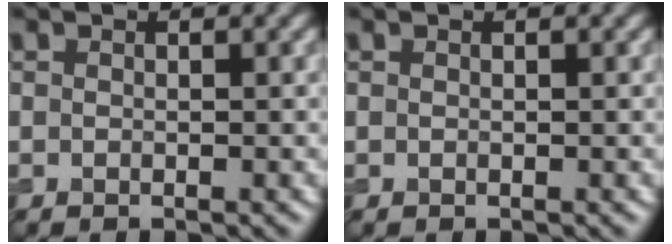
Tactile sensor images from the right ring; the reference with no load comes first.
{"total": 0.0}